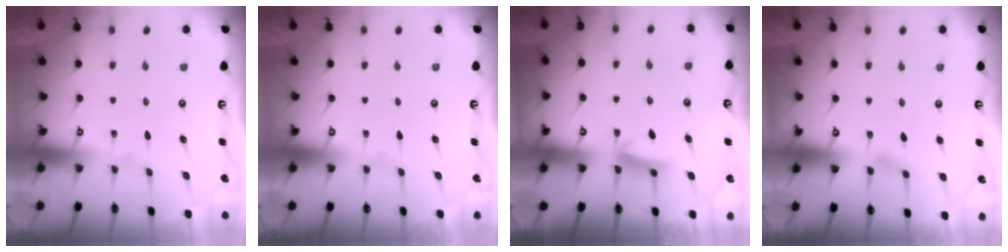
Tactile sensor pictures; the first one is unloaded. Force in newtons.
{"total": 0.0}
{"total": 6.3, "press": 6.2, "slide": 0.7}
{"total": 3.7, "press": 3.6, "slide": 0.4}